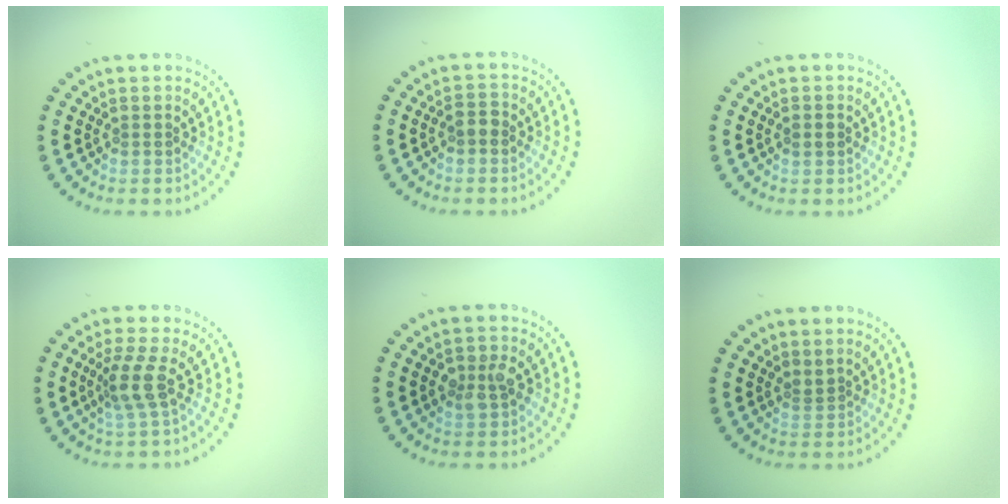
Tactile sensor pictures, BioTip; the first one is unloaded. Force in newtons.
{"total": 1.4, "press": 1.4, "slide": 0.2}
{"total": 1.2, "press": 1.2, "slide": 0.0}
{"total": 2.7, "press": 2.0, "slide": 1.8}
{"total": 2.4, "press": 2.4, "slide": 0.1}
{"total": 0.7, "press": 0.4, "slide": 0.6}